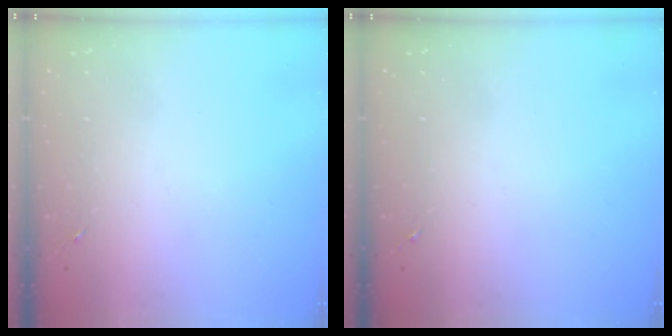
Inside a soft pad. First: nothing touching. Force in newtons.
{"total": 0.0}